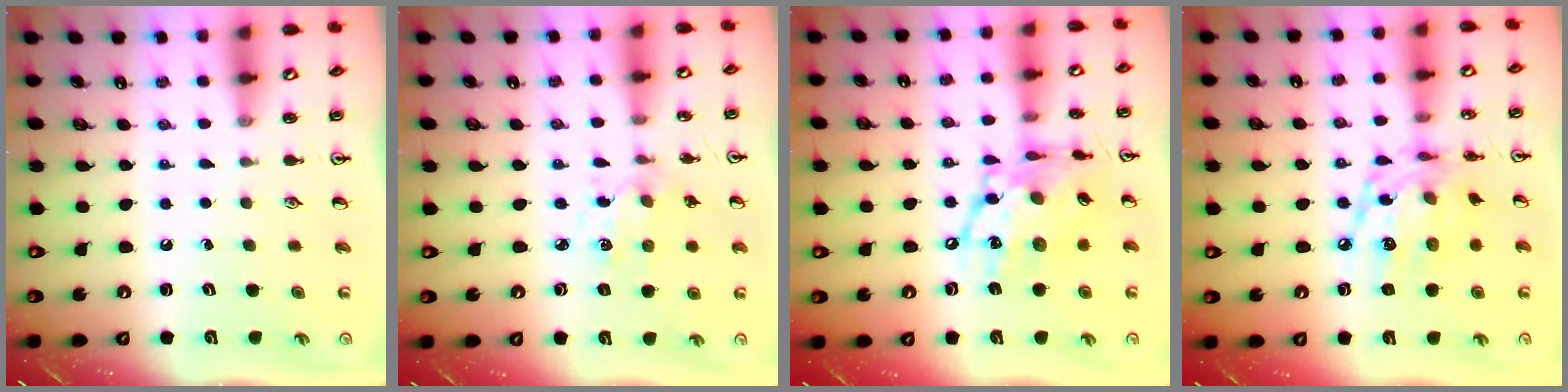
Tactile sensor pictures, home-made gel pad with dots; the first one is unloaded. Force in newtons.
{"total": 1.9, "press": 1.9, "slide": 0.2}
{"total": 16.4, "press": 16.4, "slide": 1.2}
{"total": 14.0, "press": 14.0, "slide": 0.9}